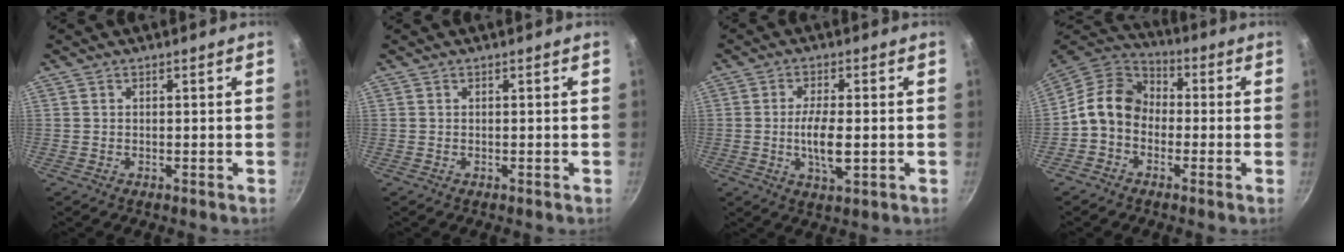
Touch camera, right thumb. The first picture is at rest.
{"total": 0.0}
{"total": 6.9, "force": [-0.9, 2.3, 6.4], "torque": [-0.123, -0.002, -0.017]}
{"total": 11.2, "force": [-1.3, 9.0, 6.5], "torque": [-0.091, 0.041, -0.049]}